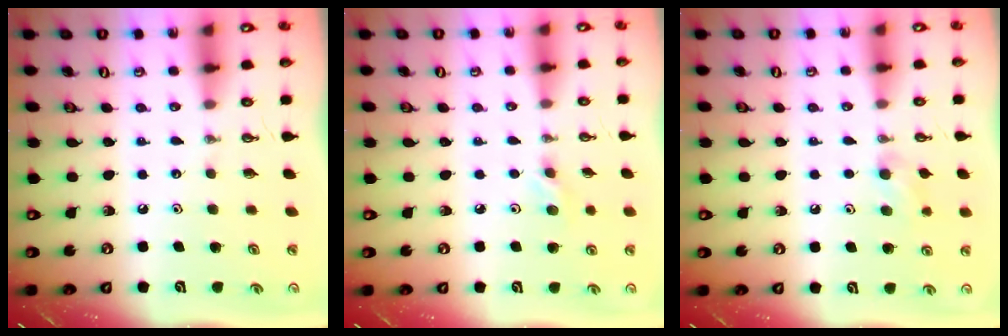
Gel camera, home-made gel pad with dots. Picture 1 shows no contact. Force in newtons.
{"total": 5.9, "press": 5.8, "slide": 0.8}
{"total": 7.3, "press": 6.9, "slide": 2.3}